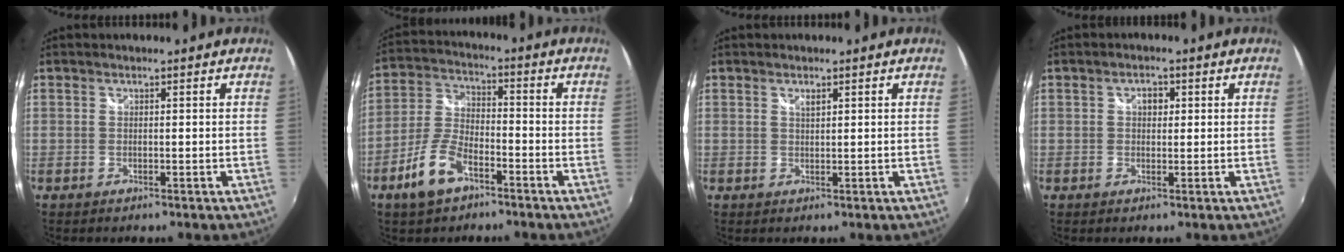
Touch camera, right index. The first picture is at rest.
{"total": 9.8, "force": [-5.8, 4.5, 6.4], "torque": [-0.145, 0.003, -0.111]}
{"total": 1.0, "force": [0.6, 0.3, 0.7], "torque": [-0.012, 0.001, 0.011]}
{"total": 2.3, "force": [0.5, 1.7, 1.4], "torque": [-0.020, 0.007, 0.006]}